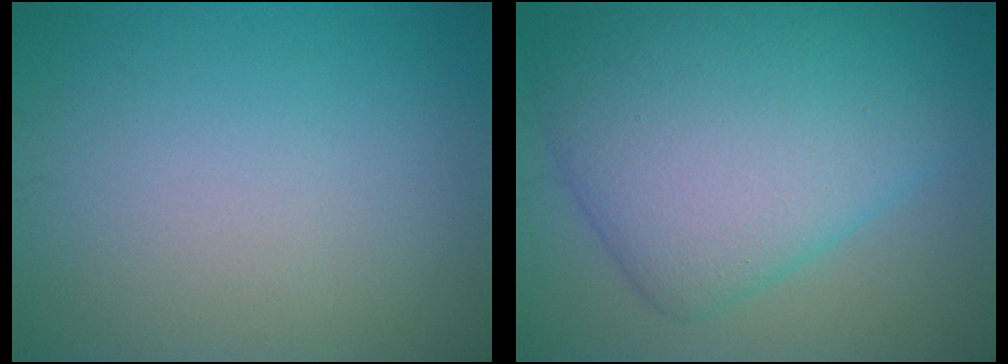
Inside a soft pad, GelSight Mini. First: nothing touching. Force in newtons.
{"total": 10.8, "press": 10.8, "slide": 0.1}